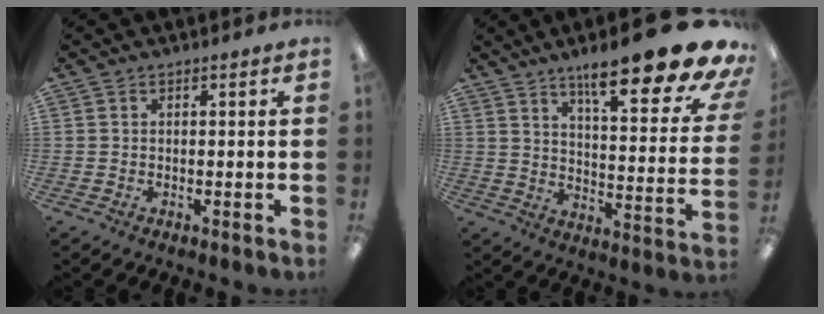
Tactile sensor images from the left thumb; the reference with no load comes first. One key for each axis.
{"total": 20.7, "fx": 14.7, "fy": 4.5, "fz": 13.9, "tx": -0.200, "ty": -0.108, "tz": 0.232}